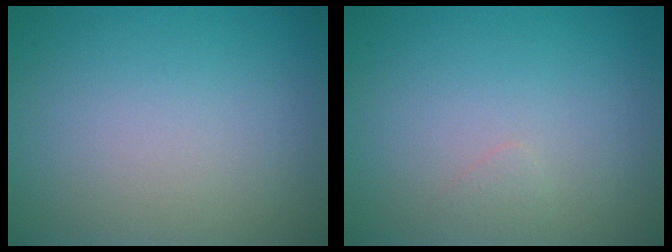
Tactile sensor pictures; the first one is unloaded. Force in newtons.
{"total": 0.5, "press": 0.5, "slide": 0.0}